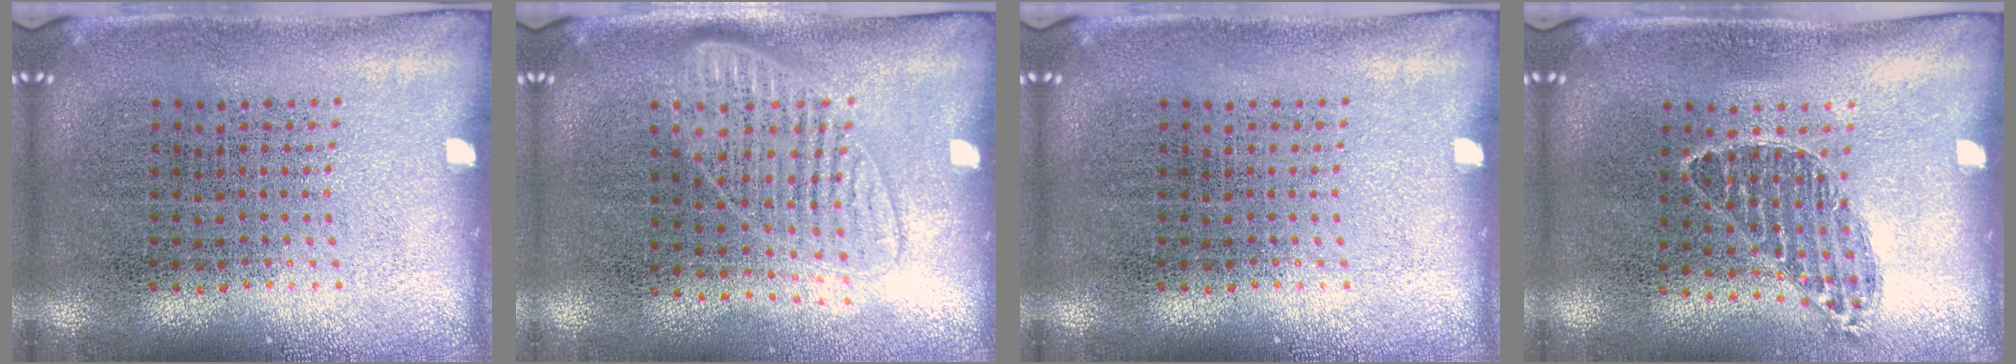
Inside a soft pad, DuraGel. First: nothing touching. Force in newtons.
{"total": 1.3, "press": 1.2, "slide": 0.6}
{"total": 0.0}
{"total": 0.8, "press": 0.7, "slide": 0.3}